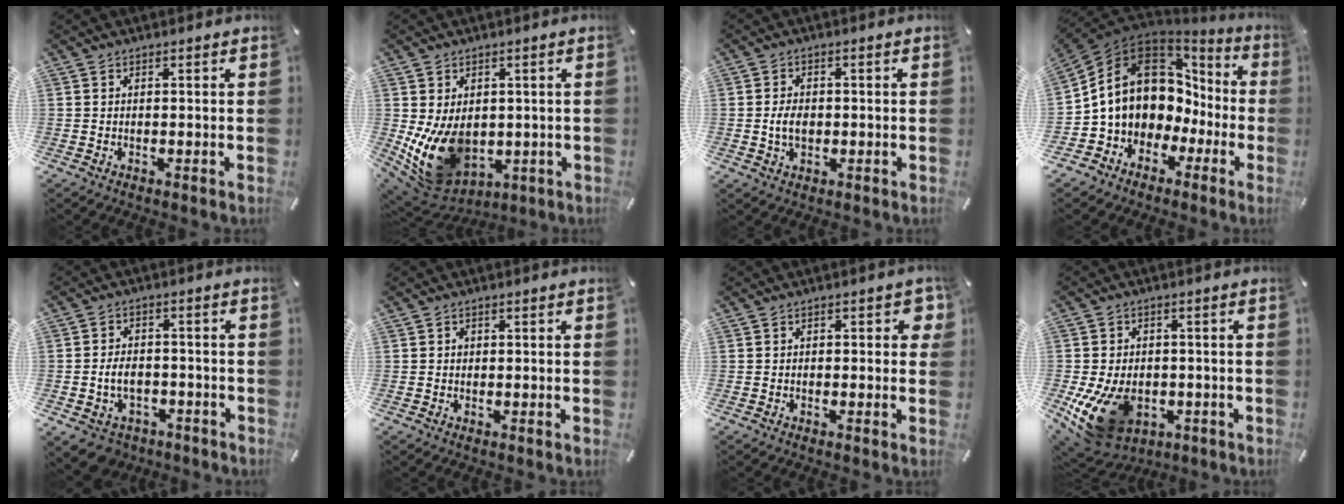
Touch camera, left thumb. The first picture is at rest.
{"total": 13.1, "force": [-1.3, 9.9, 8.4], "torque": [-0.160, -0.017, -0.018]}
{"total": 4.6, "force": [-0.4, 3.2, 3.2], "torque": [-0.065, -0.002, -0.014]}
{"total": 13.4, "force": [3.7, 10.9, 6.9], "torque": [-0.130, -0.036, 0.076]}
{"total": 7.5, "force": [-2.2, 6.0, 3.9], "torque": [-0.083, 0.020, -0.039]}
{"total": 1.0, "force": [0.0, 0.9, 0.4], "torque": [-0.009, 0.005, -0.001]}
{"total": 3.2, "force": [0.1, 1.8, 2.6], "torque": [-0.035, 0.005, -0.003]}
{"total": 14.5, "force": [-4.7, 10.5, 8.9], "torque": [-0.179, 0.019, -0.075]}